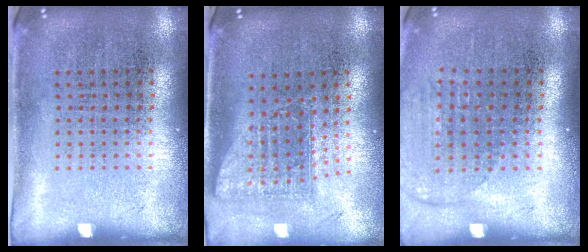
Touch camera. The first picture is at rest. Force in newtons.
{"total": 1.6, "press": 1.3, "slide": 1.0}
{"total": 1.4, "press": 1.2, "slide": 0.6}